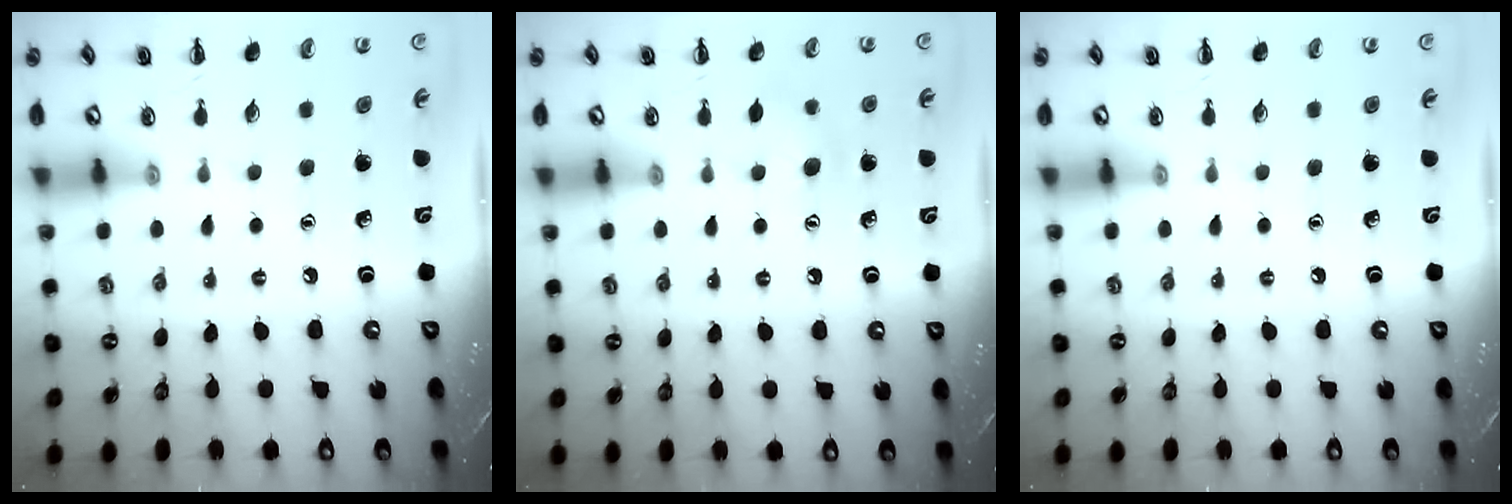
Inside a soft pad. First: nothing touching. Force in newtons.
{"total": 5.6, "press": 5.4, "slide": 1.4}
{"total": 0.0}